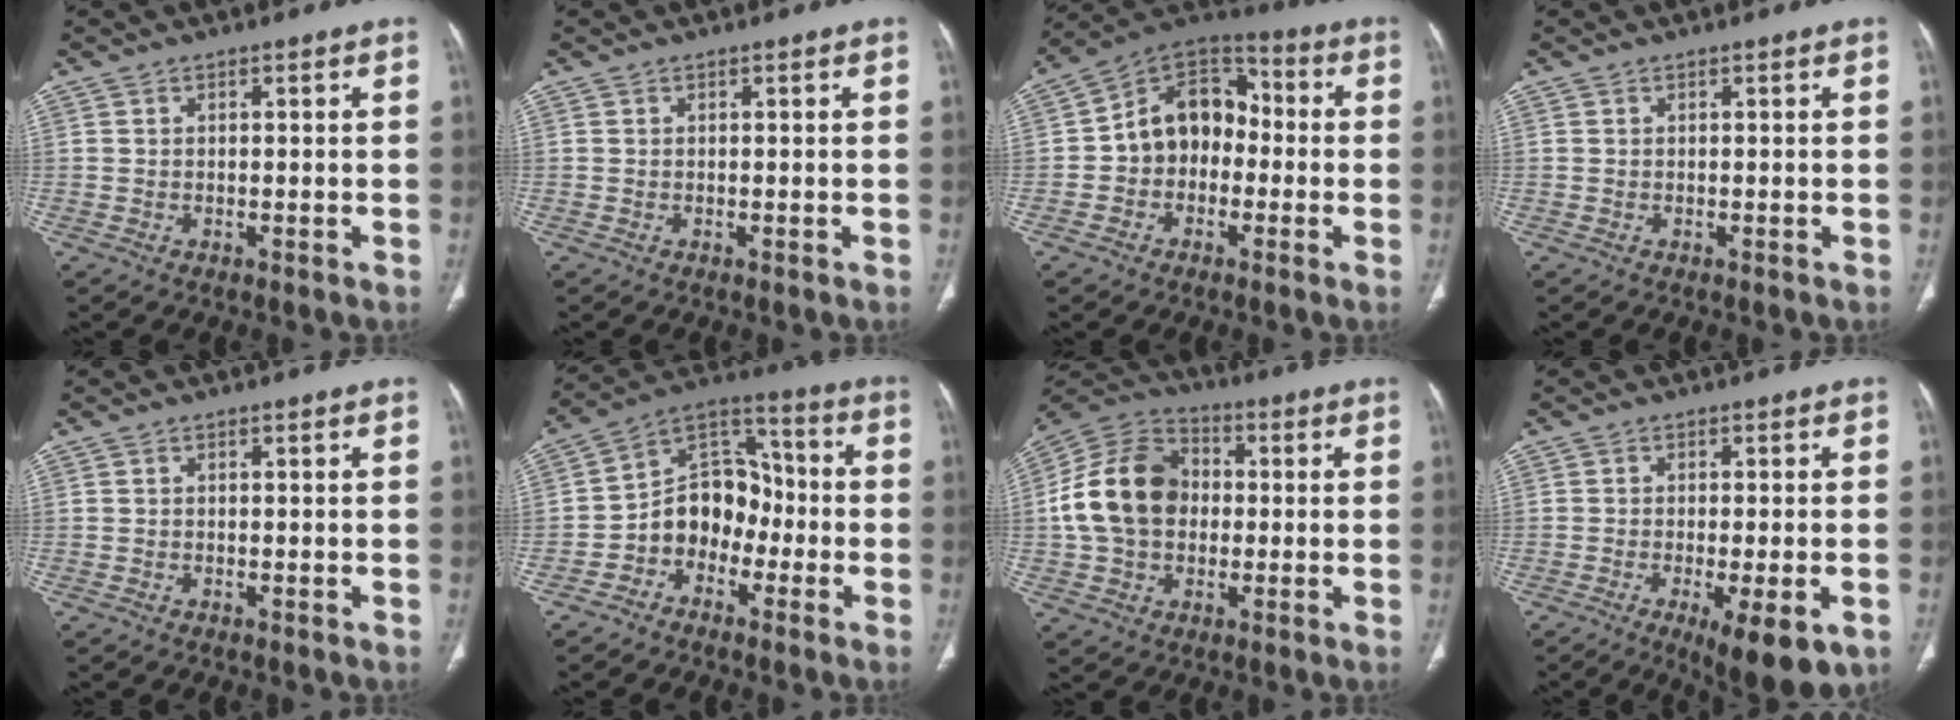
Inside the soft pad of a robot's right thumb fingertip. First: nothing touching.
{"total": 0.0}
{"total": 12.9, "force": [-1.1, 10.0, 8.1], "torque": [-0.092, 0.046, -0.034]}
{"total": 0.0}
{"total": 0.0}
{"total": 11.8, "force": [-3.6, 9.2, 6.3], "torque": [-0.064, 0.061, -0.076]}
{"total": 16.3, "force": [0.3, 12.4, 10.6], "torque": [-0.180, 0.030, -0.003]}
{"total": 11.0, "force": [-4.9, 3.2, 9.3], "torque": [-0.128, -0.011, -0.068]}